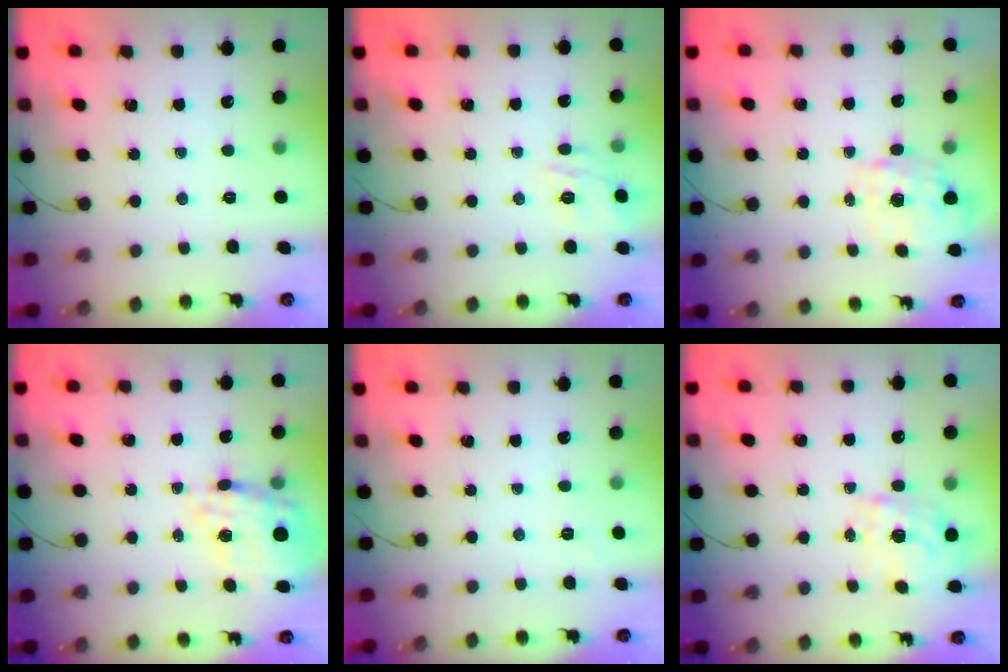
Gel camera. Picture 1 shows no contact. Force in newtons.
{"total": 9.6, "press": 9.5, "slide": 0.7}
{"total": 1.5, "press": 1.5, "slide": 0.5}
{"total": 17.7, "press": 17.4, "slide": 3.3}
{"total": 3.1, "press": 2.8, "slide": 1.3}
{"total": 1.4, "press": 1.2, "slide": 0.7}